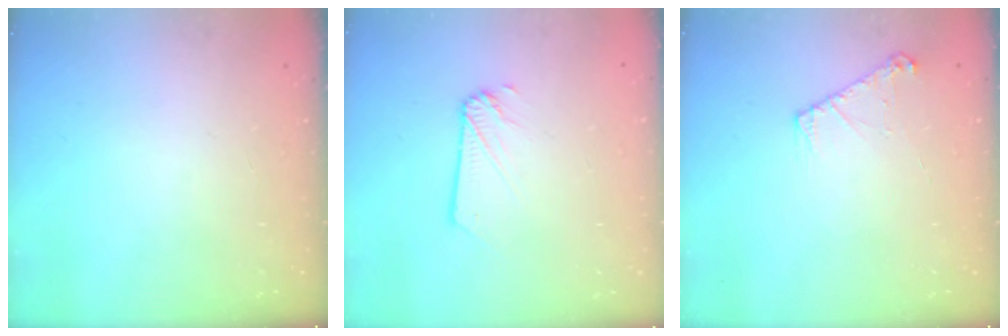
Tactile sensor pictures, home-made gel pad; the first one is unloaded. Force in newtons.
{"total": 1.9, "press": 1.9, "slide": 0.3}
{"total": 6.0, "press": 6.0, "slide": 0.7}